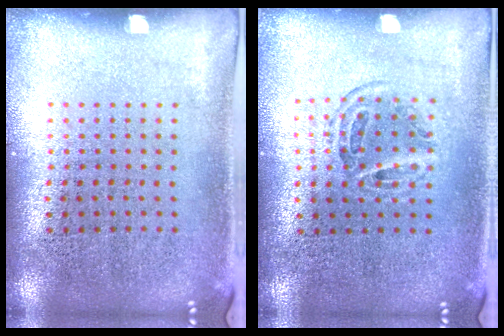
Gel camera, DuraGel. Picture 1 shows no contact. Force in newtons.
{"total": 1.1, "press": 0.9, "slide": 0.6}